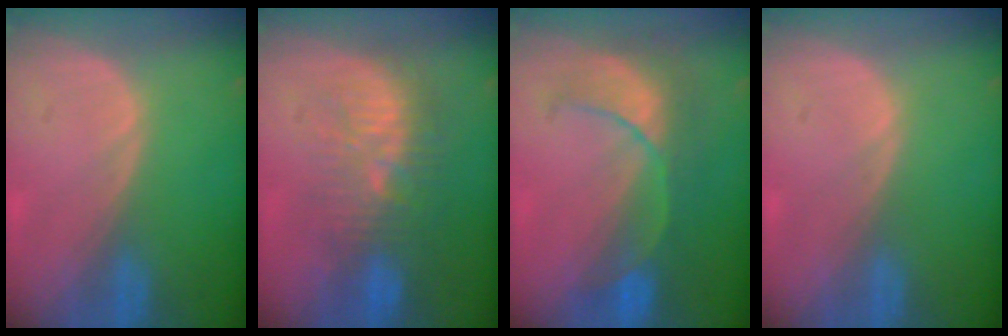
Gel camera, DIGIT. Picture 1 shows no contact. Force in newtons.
{"total": 9.6, "press": 9.2, "slide": 2.8}
{"total": 8.1, "press": 7.9, "slide": 2.0}
{"total": 0.0}